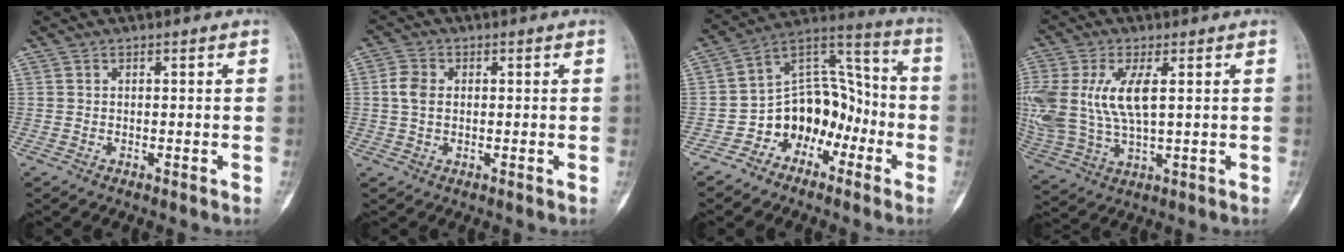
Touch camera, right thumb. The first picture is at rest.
{"total": 4.3, "force": [0.4, 3.1, 3.1], "torque": [-0.066, 0.006, 0.002]}
{"total": 13.8, "force": [-6.2, 10.2, 6.9], "torque": [-0.056, 0.100, -0.113]}
{"total": 16.0, "force": [2.7, 7.6, 13.9], "torque": [-0.330, -0.003, 0.060]}